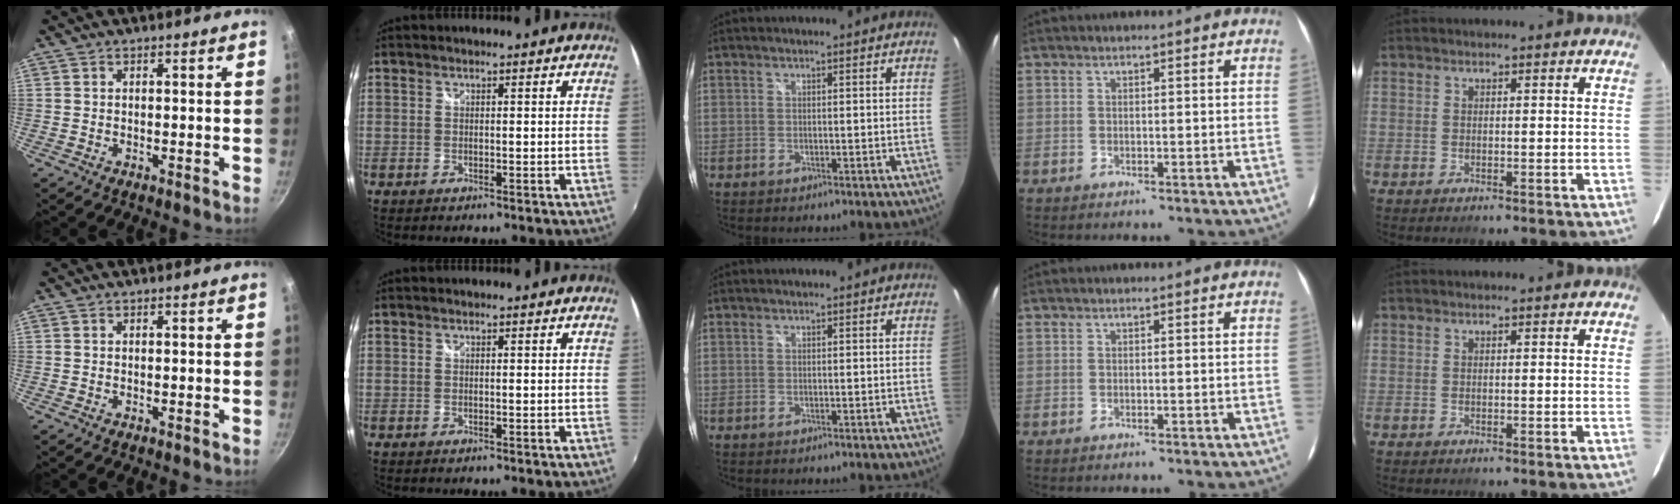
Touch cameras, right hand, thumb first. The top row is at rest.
{}